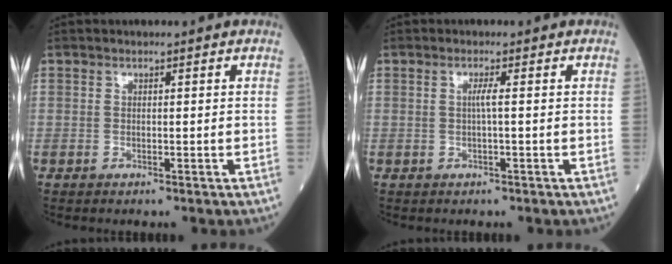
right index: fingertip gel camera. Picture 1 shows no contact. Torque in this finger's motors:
{"motor_torque": [0.31, 0.00, 0.15, 0.04]}